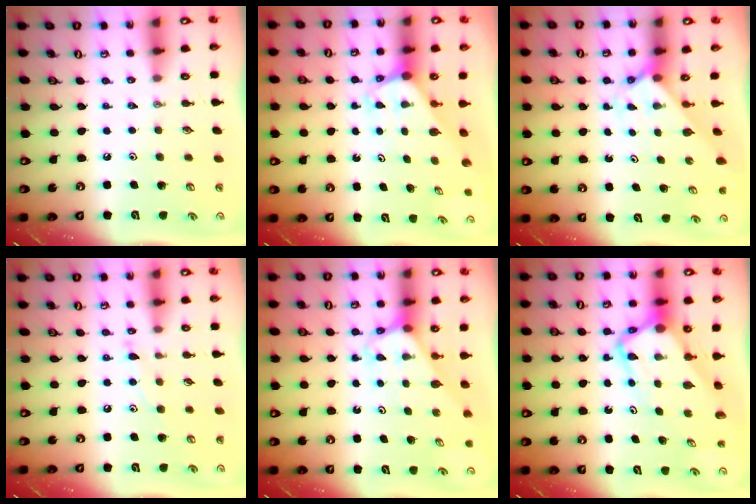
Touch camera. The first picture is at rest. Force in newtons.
{"total": 2.0, "press": 2.0, "slide": 0.1}
{"total": 1.9, "press": 1.9, "slide": 0.2}
{"total": 7.7, "press": 7.7, "slide": 0.6}
{"total": 3.2, "press": 3.2, "slide": 0.2}
{"total": 8.4, "press": 8.4, "slide": 0.9}